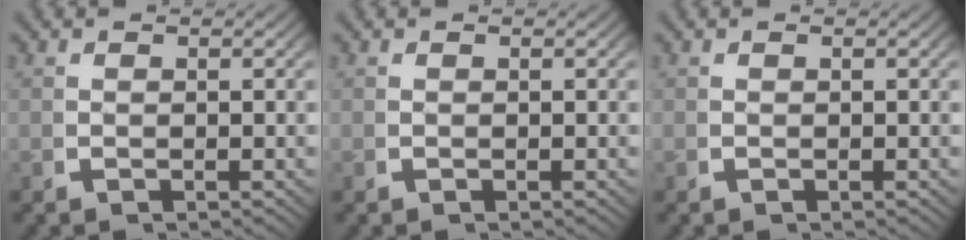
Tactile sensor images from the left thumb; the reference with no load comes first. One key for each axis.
{"total": 0.0}
{"total": 0.0}